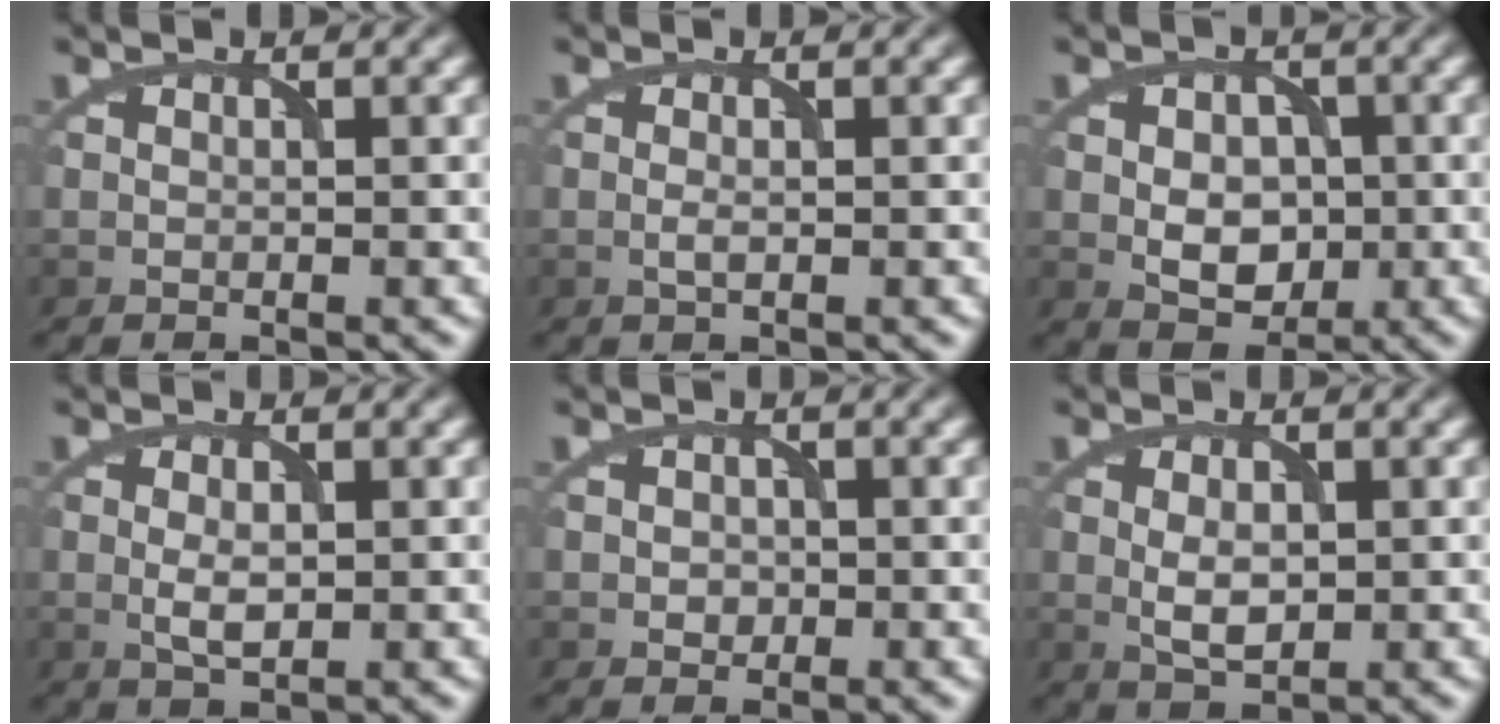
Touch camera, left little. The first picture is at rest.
{"total": 0.9, "force": [-0.2, 0.3, 0.8], "torque": [-0.020, -0.002, -0.004]}
{"total": 4.5, "force": [-0.3, 3.2, 3.1], "torque": [-0.050, -0.002, -0.002]}
{"total": 2.1, "force": [0.0, 1.0, 1.8], "torque": [-0.040, -0.003, 0.002]}
{"total": 1.1, "force": [-0.1, 1.0, 0.4], "torque": [-0.005, -0.003, -0.003]}
{"total": 2.6, "force": [0.1, 1.5, 2.2], "torque": [-0.045, -0.003, 0.004]}